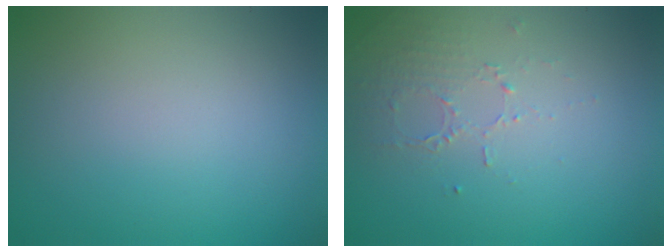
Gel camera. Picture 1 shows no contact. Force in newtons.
{"total": 1.4, "press": 0.8, "slide": 1.2}